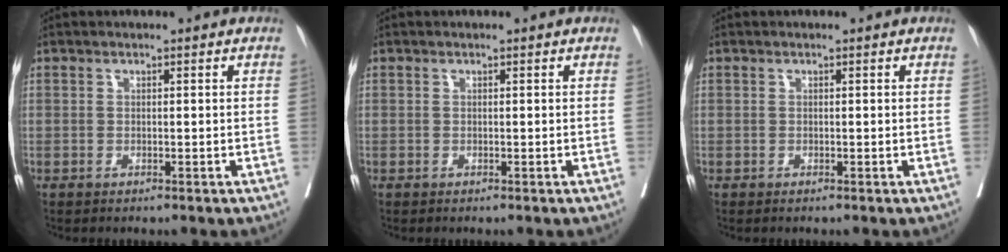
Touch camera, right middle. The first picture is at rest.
{"total": 0.0}
{"total": 0.0}